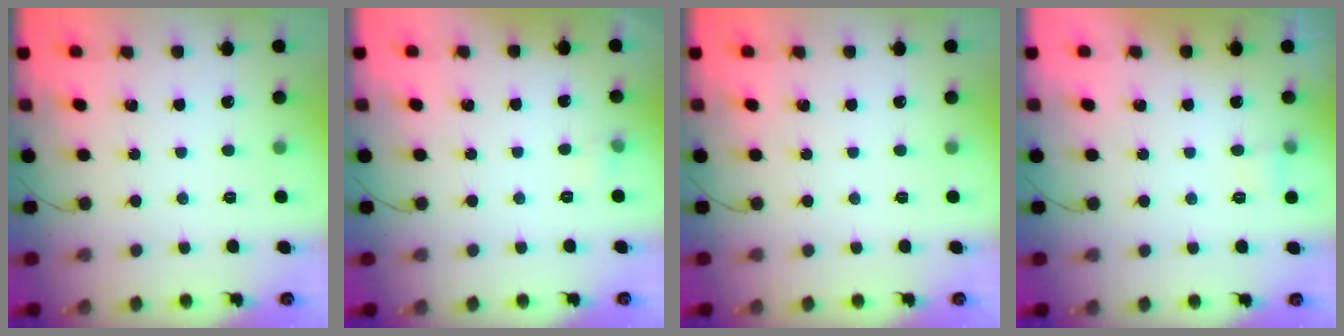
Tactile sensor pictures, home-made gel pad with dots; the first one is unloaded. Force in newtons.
{"total": 3.0, "press": 2.7, "slide": 1.3}
{"total": 0.0}
{"total": 3.5, "press": 3.3, "slide": 1.2}